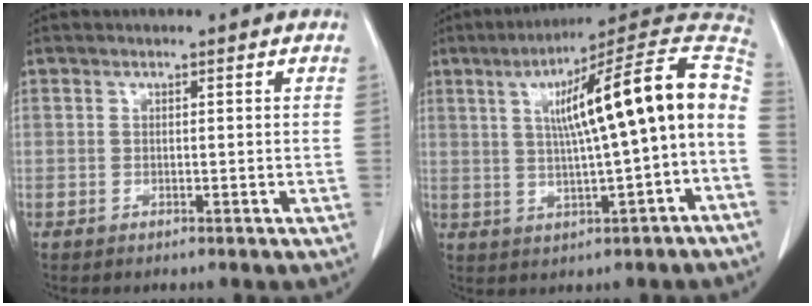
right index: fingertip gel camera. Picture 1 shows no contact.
{"total": 18.3, "force": [1.4, 1.4, 18.2], "torque": [-0.249, 0.046, 0.019]}